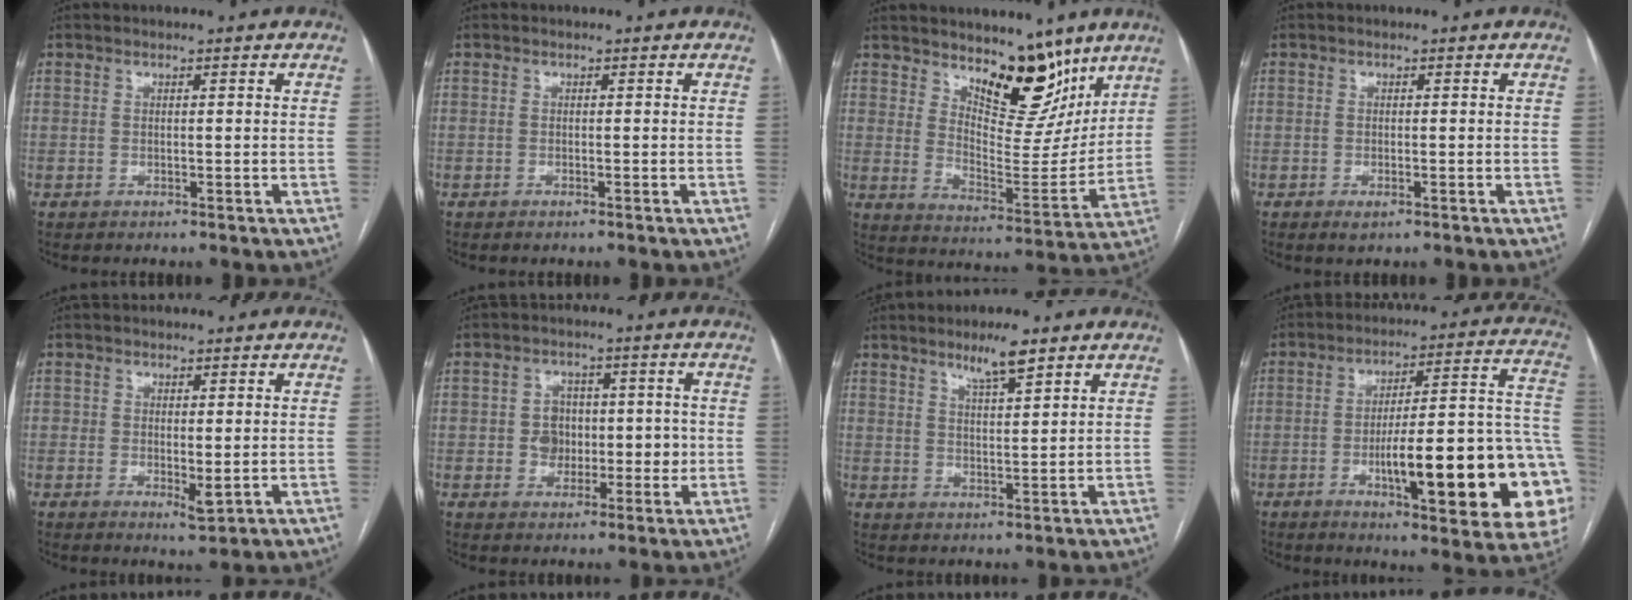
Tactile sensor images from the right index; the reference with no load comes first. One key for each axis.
{"total": 0.0}
{"total": 12.8, "fx": 9.4, "fy": 4.8, "fz": 7.2, "tx": -0.094, "ty": -0.019, "tz": 0.159}
{"total": 1.3, "fx": -0.7, "fy": 0.4, "fz": 1.0, "tx": -0.012, "ty": -0.002, "tz": -0.007}
{"total": 2.8, "fx": -0.3, "fy": 1.2, "fz": 2.5, "tx": -0.034, "ty": -0.008, "tz": 0.000}
{"total": 5.6, "fx": -0.3, "fy": 4.8, "fz": 2.8, "tx": -0.027, "ty": 0.019, "tz": 0.001}
{"total": 5.1, "fx": 3.7, "fy": 0.5, "fz": 3.5, "tx": -0.059, "ty": -0.004, "tz": 0.065}
{"total": 25.8, "fx": -6.6, "fy": 4.3, "fz": 24.6, "tx": -0.250, "ty": 0.012, "tz": -0.082}